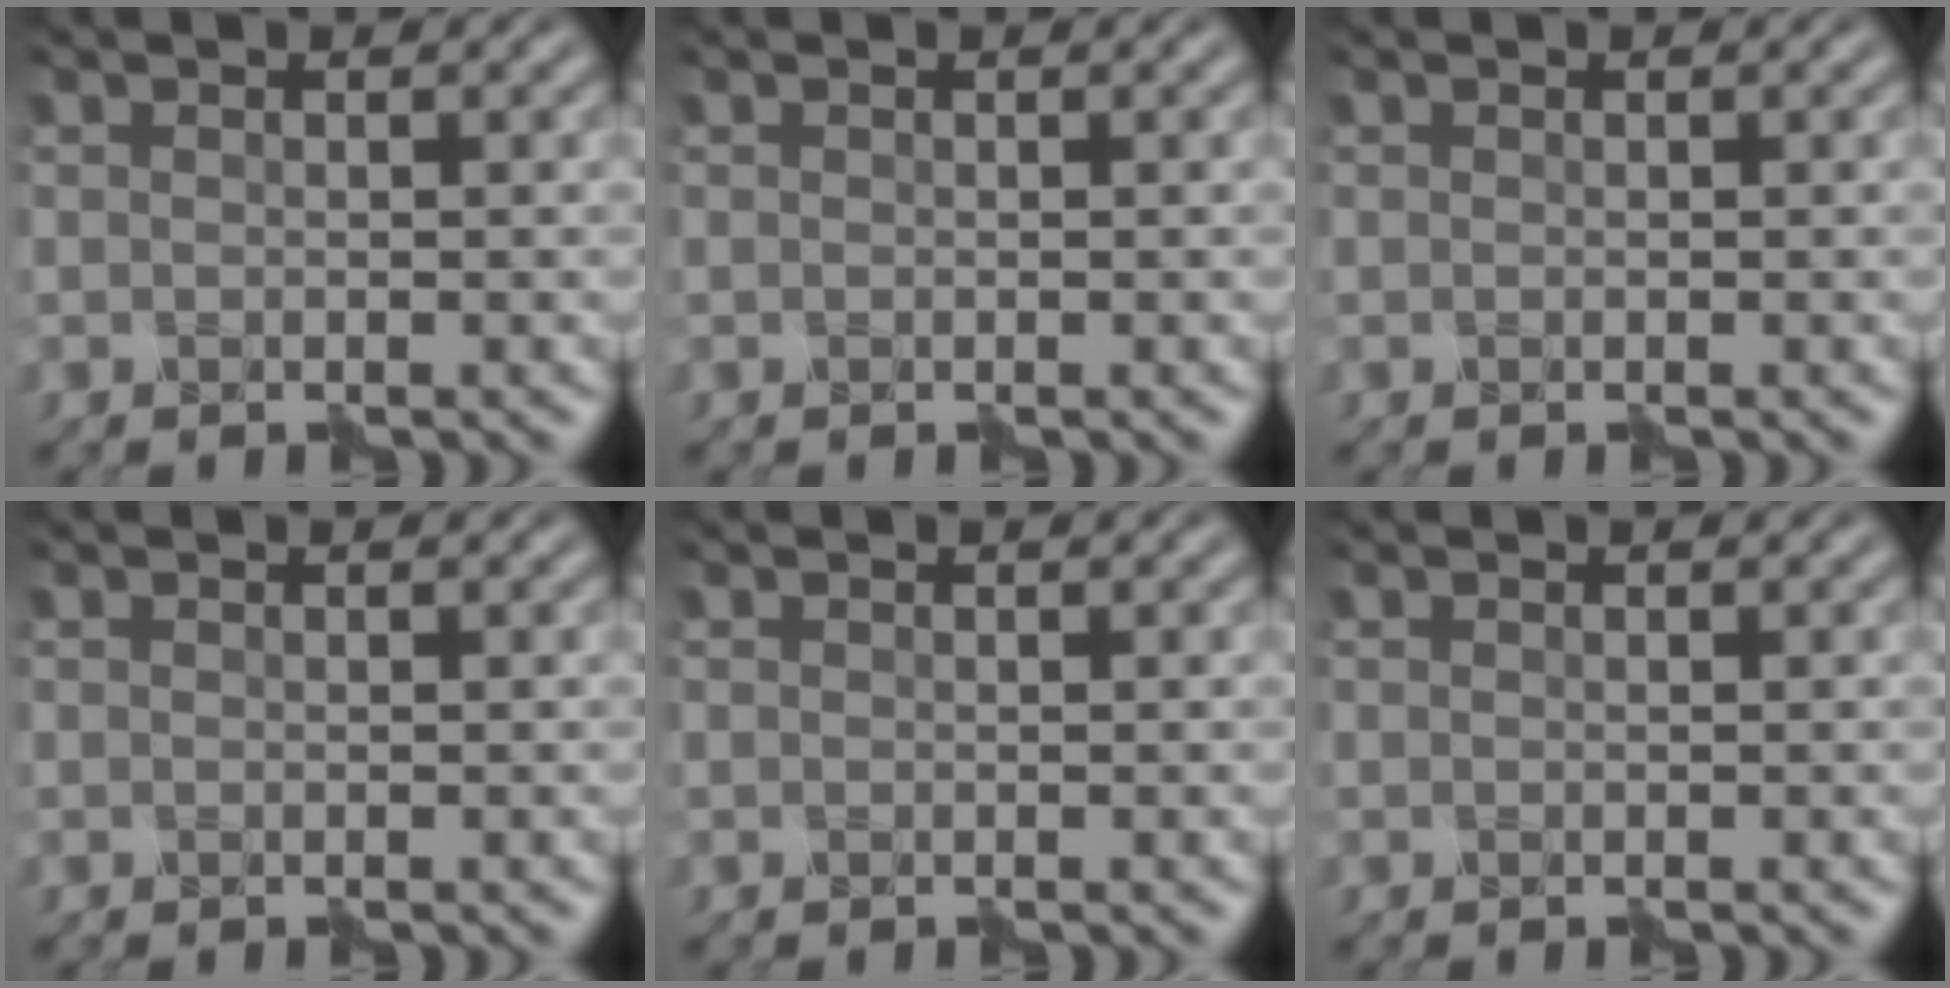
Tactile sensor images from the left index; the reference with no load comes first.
{"total": 0.0}
{"total": 0.0}
{"total": 0.0}
{"total": 0.0}
{"total": 0.0}